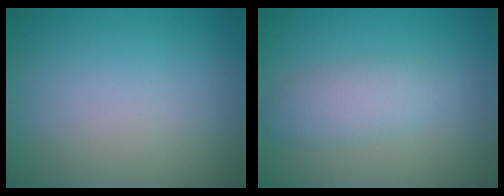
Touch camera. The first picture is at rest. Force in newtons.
{"total": 2.8, "press": 2.8, "slide": 0.1}